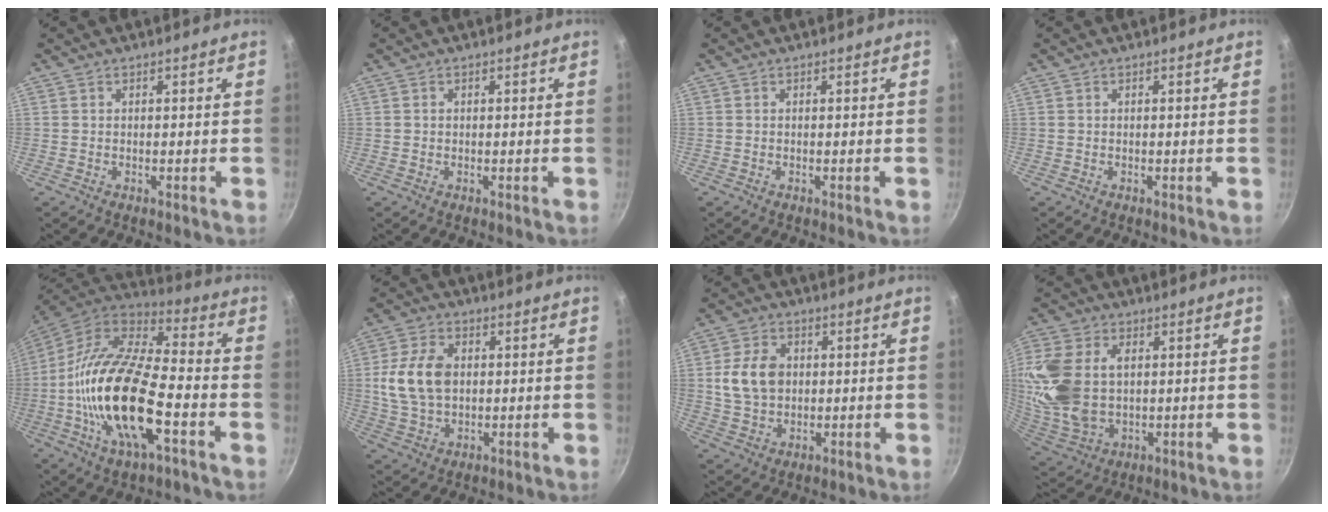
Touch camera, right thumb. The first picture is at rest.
{"total": 0.0}
{"total": 0.0}
{"total": 0.0}
{"total": 23.5, "force": [-5.8, 9.5, 20.7], "torque": [-0.386, 0.025, -0.121]}
{"total": 11.4, "force": [1.2, 7.8, 8.3], "torque": [-0.147, 0.007, 0.022]}
{"total": 9.3, "force": [1.1, 7.0, 6.0], "torque": [-0.095, 0.005, 0.019]}
{"total": 17.1, "force": [2.4, 11.6, 12.3], "torque": [-0.257, -0.010, 0.055]}